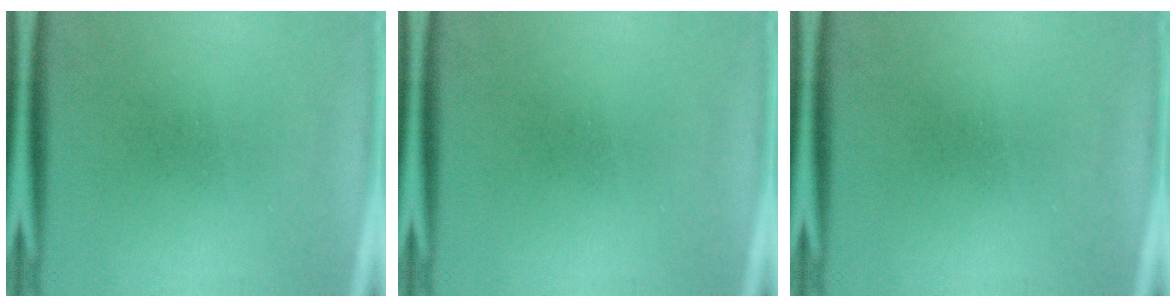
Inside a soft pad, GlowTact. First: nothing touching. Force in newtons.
{"total": 0.0}
{"total": 0.0}